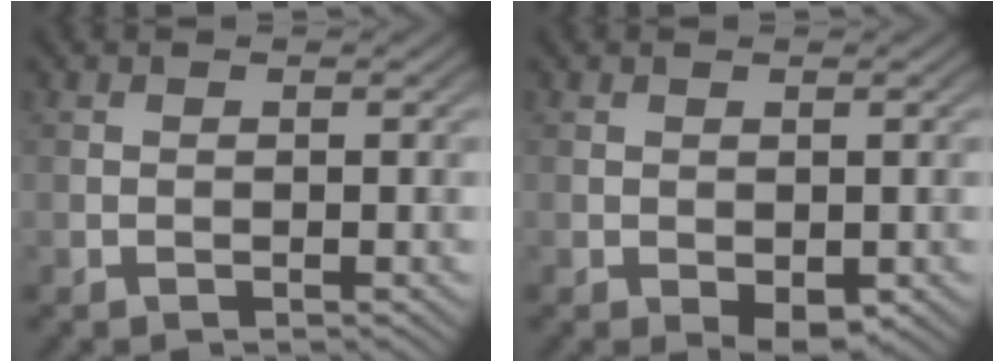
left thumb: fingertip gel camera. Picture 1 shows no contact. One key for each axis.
{"total": 2.4, "fx": -0.9, "fy": 1.2, "fz": 1.8, "tx": -0.031, "ty": -0.008, "tz": -0.011}